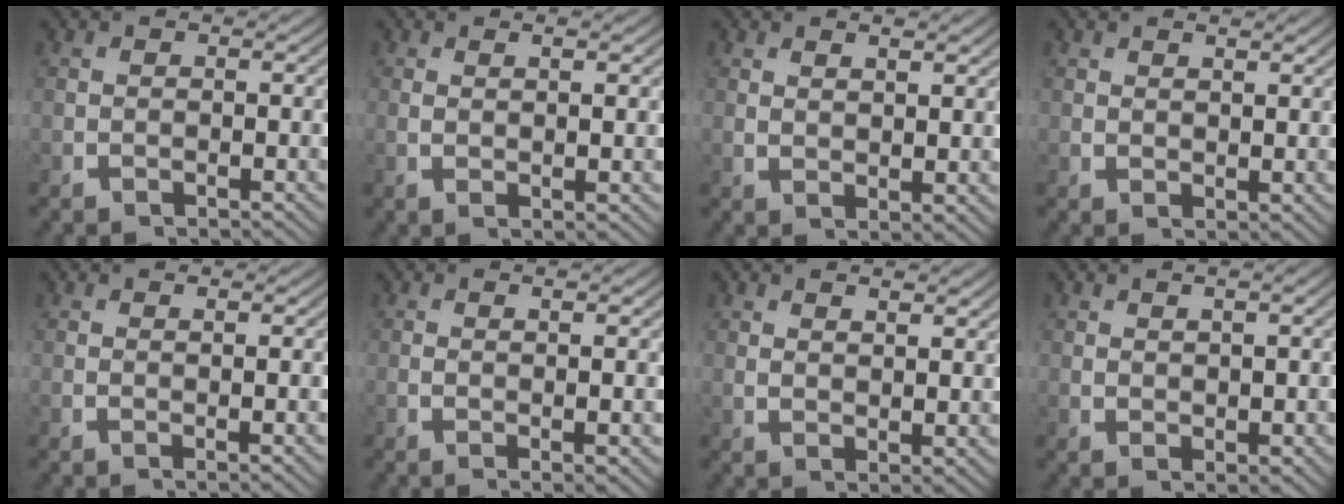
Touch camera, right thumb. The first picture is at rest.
{"total": 2.2, "force": [0.8, 0.0, 2.0], "torque": [-0.038, -0.005, 0.022]}
{"total": 2.0, "force": [1.5, 0.3, 1.3], "torque": [-0.024, -0.004, 0.036]}
{"total": 1.4, "force": [1.3, 0.0, 0.4], "torque": [-0.005, -0.004, 0.032]}
{"total": 1.2, "force": [0.7, -0.1, 1.0], "torque": [-0.019, -0.005, 0.017]}
{"total": 2.6, "force": [0.5, 0.1, 2.6], "torque": [-0.045, -0.007, 0.014]}
{"total": 2.4, "force": [1.9, 0.3, 1.4], "torque": [-0.026, -0.005, 0.043]}
{"total": 2.4, "force": [1.3, 0.7, 1.9], "torque": [-0.025, 0.002, 0.031]}